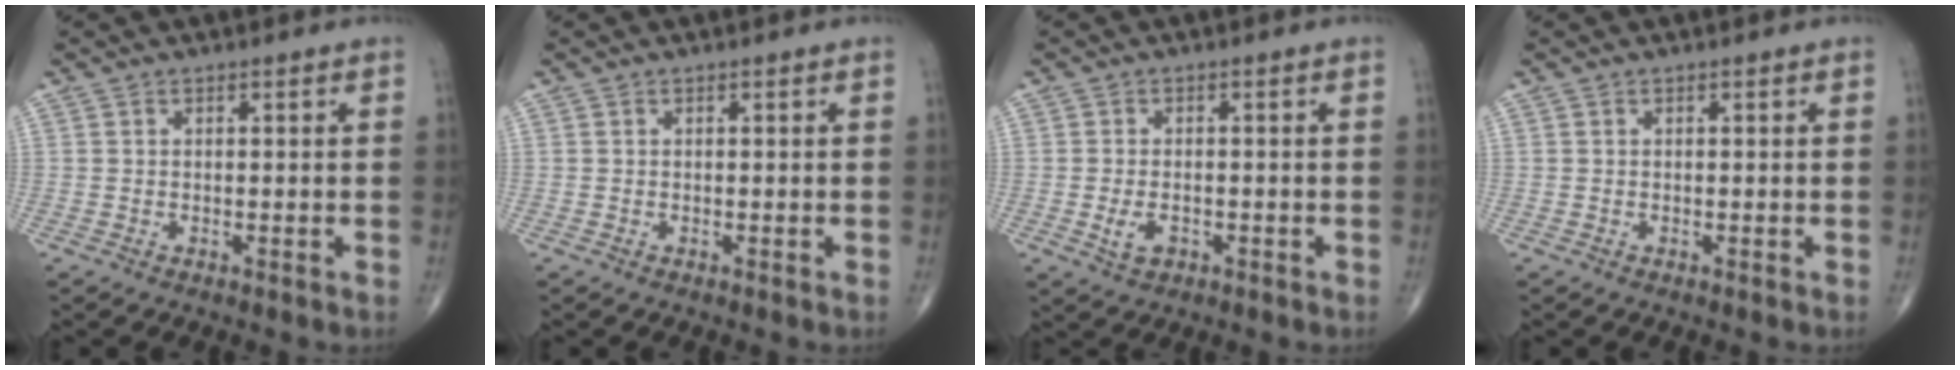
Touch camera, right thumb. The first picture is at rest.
{"total": 0.0}
{"total": 3.2, "force": [-0.9, 2.0, 2.3], "torque": [-0.041, 0.002, -0.012]}
{"total": 0.0}